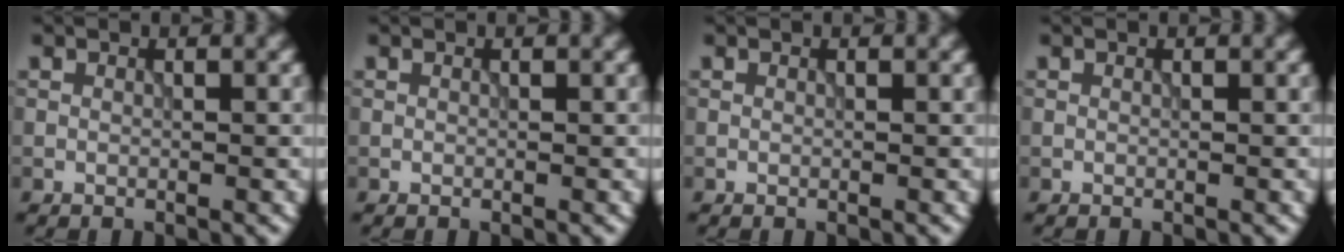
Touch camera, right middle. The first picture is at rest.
{"total": 0.0}
{"total": 0.0}
{"total": 0.0}